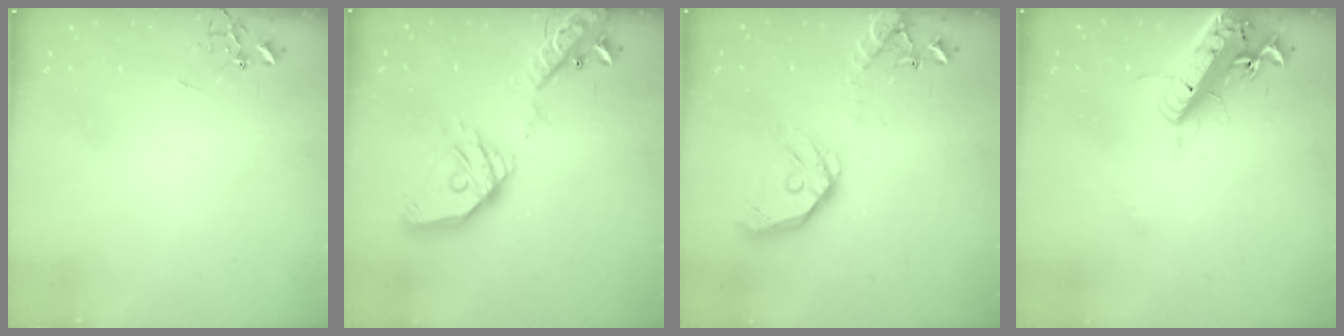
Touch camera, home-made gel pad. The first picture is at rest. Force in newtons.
{"total": 21.9, "press": 21.6, "slide": 3.8}
{"total": 16.6, "press": 16.4, "slide": 2.7}
{"total": 18.1, "press": 17.7, "slide": 3.6}